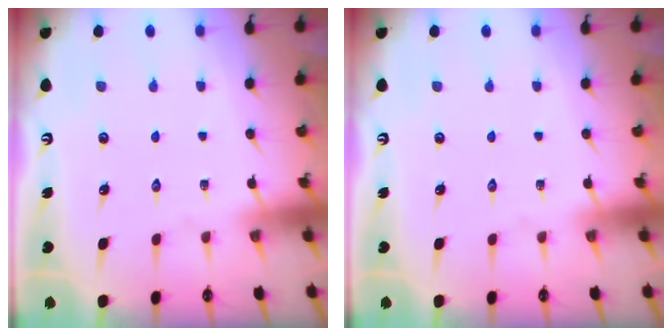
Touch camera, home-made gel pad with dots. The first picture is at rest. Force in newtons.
{"total": 0.0}